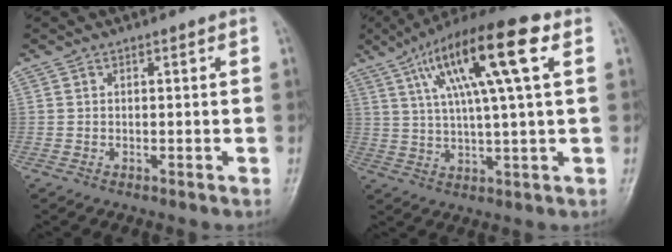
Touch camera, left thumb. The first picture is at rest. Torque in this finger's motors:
{"motor_torque": [0.60, 0.63, 2.01, -0.76, 0.56]}